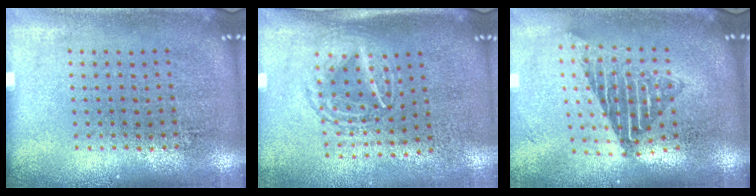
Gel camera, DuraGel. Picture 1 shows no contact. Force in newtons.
{"total": 1.6, "press": 1.3, "slide": 0.9}
{"total": 1.7, "press": 1.4, "slide": 0.9}